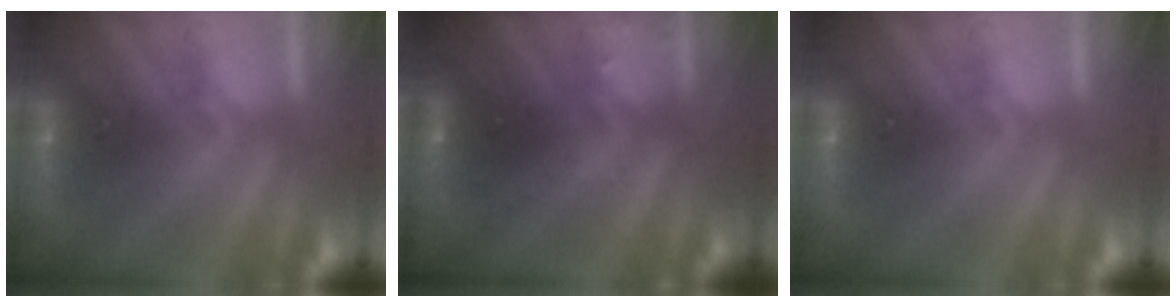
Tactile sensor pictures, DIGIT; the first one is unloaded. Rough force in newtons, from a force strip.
{"total": 3.0}
{"total": 0.0}